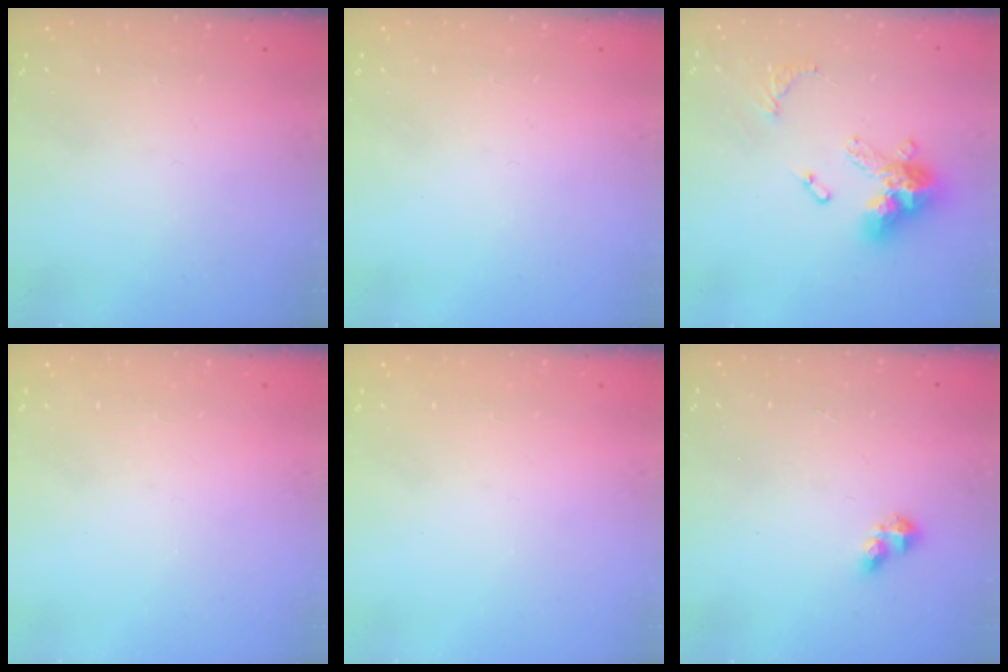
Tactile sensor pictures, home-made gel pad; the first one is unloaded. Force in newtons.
{"total": 0.0}
{"total": 14.6, "press": 14.6, "slide": 1.6}
{"total": 0.0}
{"total": 0.0}
{"total": 2.9, "press": 2.9, "slide": 0.3}